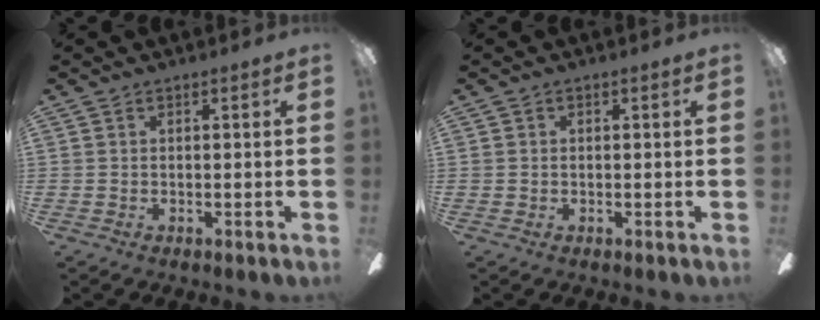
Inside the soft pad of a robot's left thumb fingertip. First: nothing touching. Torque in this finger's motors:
{"motor_torque": [0.00, 0.00, -0.23, 0.23, 0.00]}